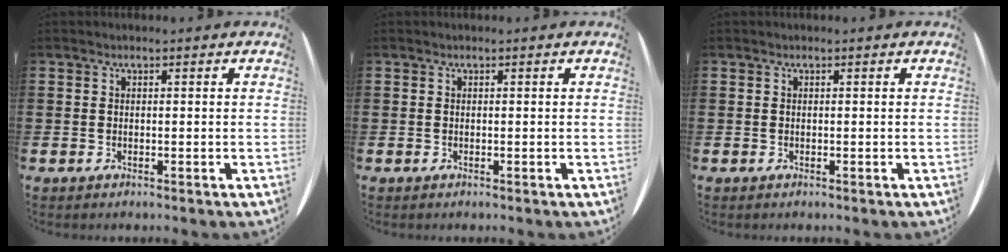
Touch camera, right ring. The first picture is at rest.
{"total": 0.0}
{"total": 0.0}